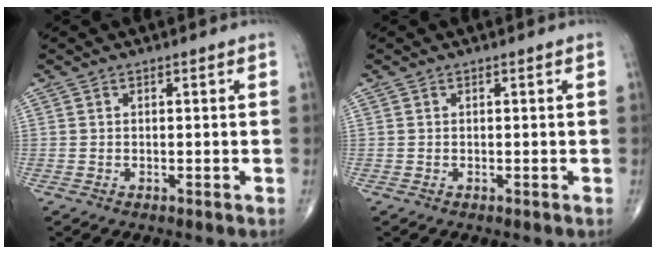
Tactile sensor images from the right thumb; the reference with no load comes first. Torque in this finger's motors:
{"motor_torque": [0.00, 0.00, 0.00, 0.00, 0.00]}